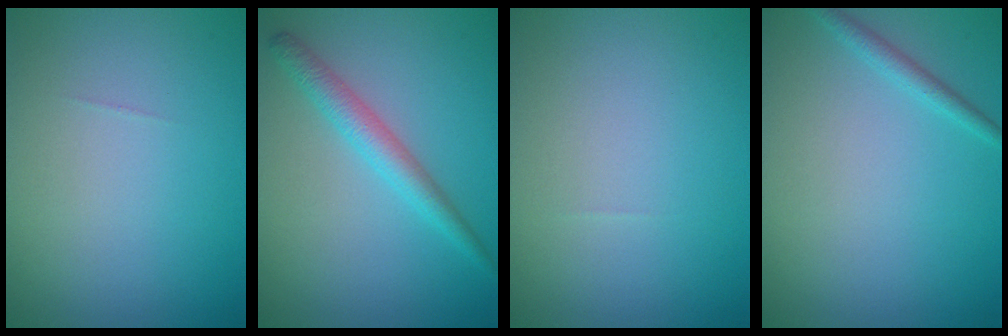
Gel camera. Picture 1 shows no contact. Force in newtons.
{"total": 2.5, "press": 2.5, "slide": 0.0}
{"total": 0.0}
{"total": 1.2, "press": 1.2, "slide": 0.0}